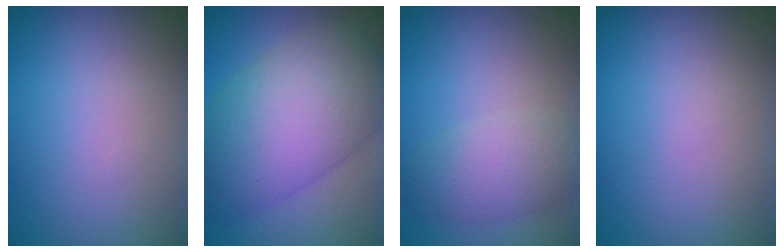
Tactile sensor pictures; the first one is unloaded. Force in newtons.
{"total": 10.8, "press": 10.8, "slide": 0.3}
{"total": 3.7, "press": 3.7, "slide": 0.1}
{"total": 0.0}